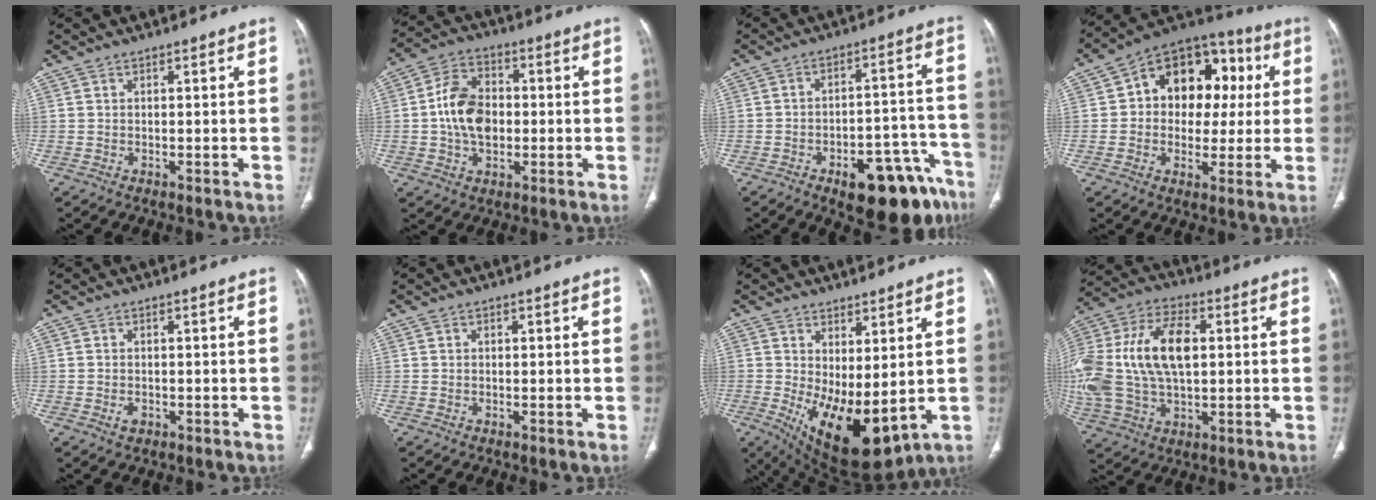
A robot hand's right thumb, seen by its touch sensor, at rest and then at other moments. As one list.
[{"total": 11.1, "force": [-0.4, 7.6, 8.0], "torque": [-0.129, 0.016, -0.015]}, {"total": 17.0, "force": [-10.6, 7.1, 11.3], "torque": [-0.079, 0.089, -0.138]}, {"total": 17.7, "force": [2.7, 12.8, 11.8], "torque": [-0.106, 0.035, 0.031]}, {"total": 1.5, "force": [-0.5, 1.1, 0.9], "torque": [-0.017, 0.004, -0.005]}, {"total": 0.0}, {"total": 14.0, "force": [-0.7, 6.3, 12.5], "torque": [-0.203, -0.024, 0.018]}, {"total": 25.0, "force": [2.5, 14.5, 20.2], "torque": [-0.464, 0.020, 0.051]}]